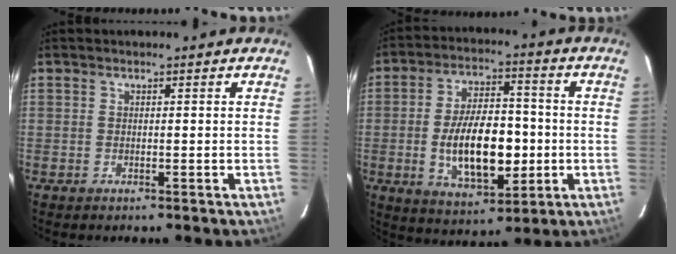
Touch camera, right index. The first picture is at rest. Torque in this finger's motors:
{"motor_torque": [1.16, -0.82, 0.89, 0.21]}